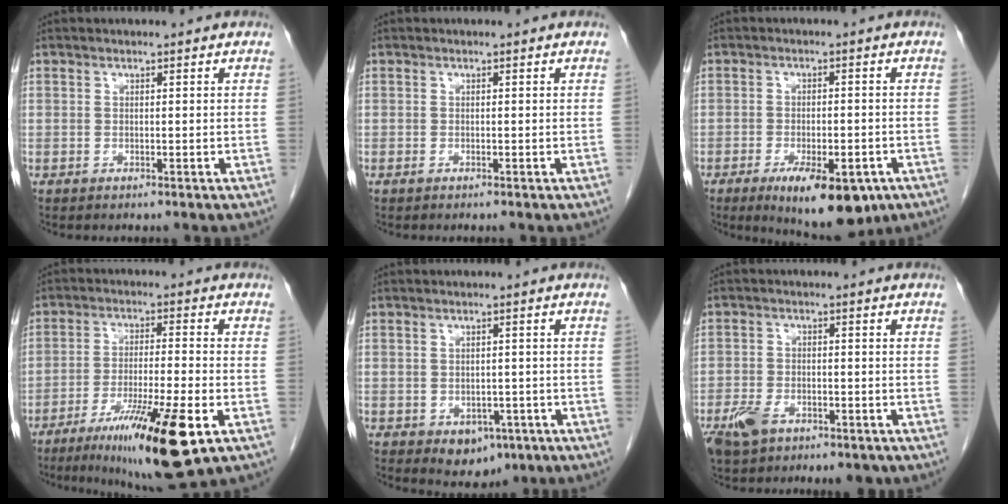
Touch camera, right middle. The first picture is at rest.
{"total": 0.0}
{"total": 11.1, "force": [-6.5, 3.9, 8.1], "torque": [-0.112, -0.009, -0.089]}
{"total": 15.2, "force": [-7.7, 0.9, 13.1], "torque": [-0.206, -0.034, -0.121]}
{"total": 4.9, "force": [-2.3, 3.3, 2.8], "torque": [-0.030, 0.002, -0.018]}
{"total": 7.5, "force": [-4.6, 4.1, 4.2], "torque": [-0.080, 0.004, -0.073]}